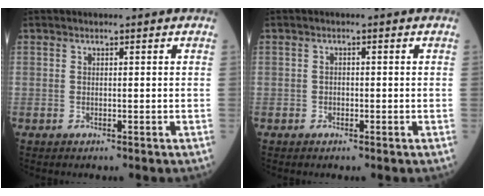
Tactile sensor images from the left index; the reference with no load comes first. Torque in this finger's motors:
{"motor_torque": [-0.08, 0.05, 0.00, 0.00]}